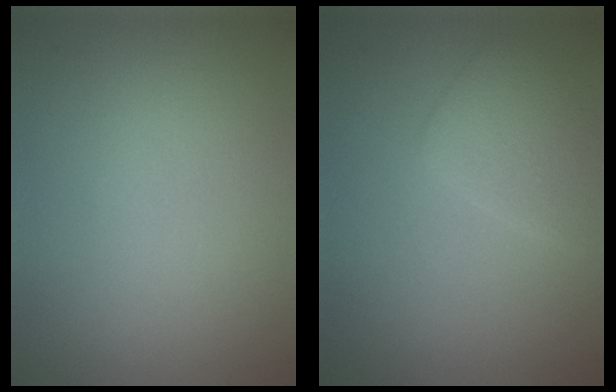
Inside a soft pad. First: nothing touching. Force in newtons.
{"total": 2.8, "press": 2.8, "slide": 0.2}